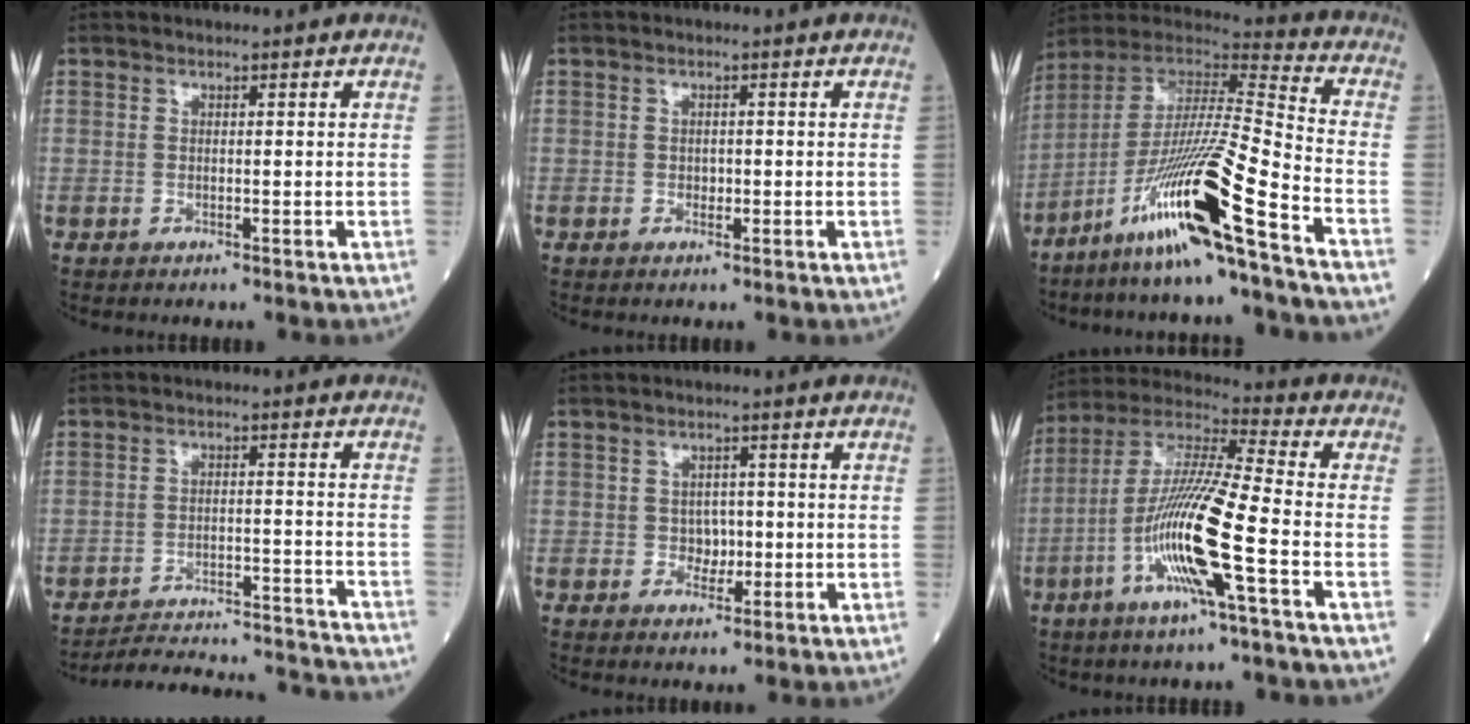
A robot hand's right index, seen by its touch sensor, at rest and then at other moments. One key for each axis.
{"total": 0.9, "fx": -0.1, "fy": 0.7, "fz": 0.5, "tx": -0.005, "ty": 0.003, "tz": 0.002}
{"total": 19.0, "fx": -11.0, "fy": -1.0, "fz": 15.5, "tx": -0.324, "ty": -0.031, "tz": -0.209}
{"total": 17.8, "fx": -17.5, "fy": 0.3, "fz": 3.3, "tx": -0.058, "ty": -0.002, "tz": -0.237}
{"total": 2.6, "fx": -0.2, "fy": 2.1, "fz": 1.5, "tx": -0.012, "ty": 0.006, "tz": 0.001}
{"total": 15.1, "fx": -5.0, "fy": 0.0, "fz": 14.2, "tx": -0.289, "ty": -0.003, "tz": -0.100}